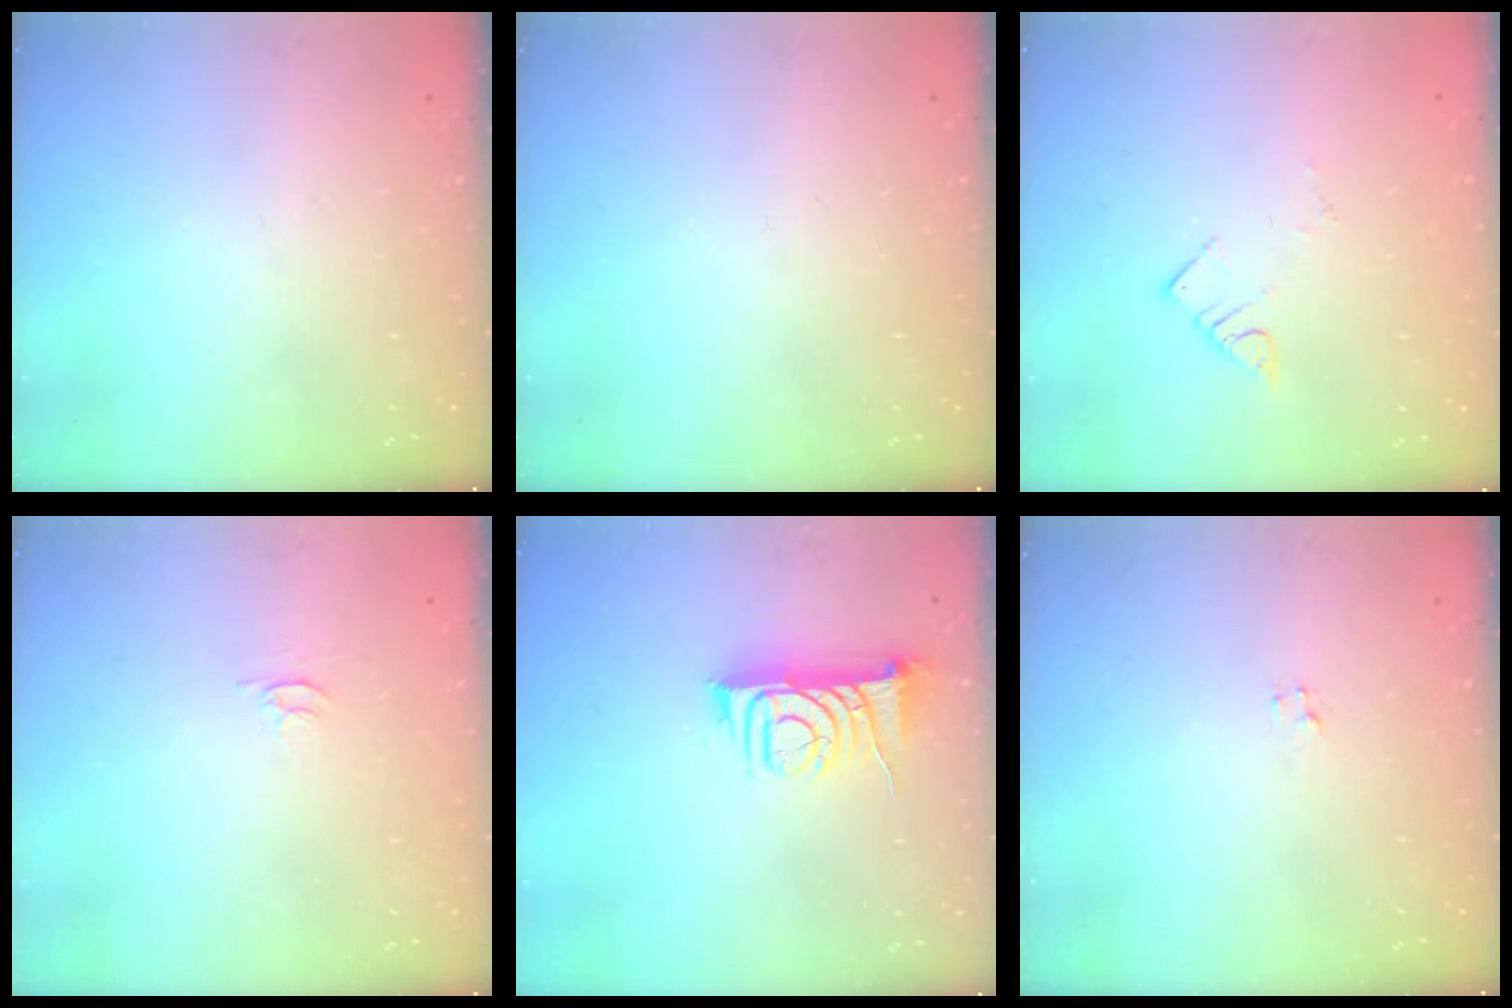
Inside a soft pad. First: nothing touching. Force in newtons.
{"total": 0.0}
{"total": 3.9, "press": 3.9, "slide": 0.2}
{"total": 3.4, "press": 3.4, "slide": 0.4}
{"total": 8.0, "press": 8.0, "slide": 0.3}
{"total": 2.0, "press": 2.0, "slide": 0.2}